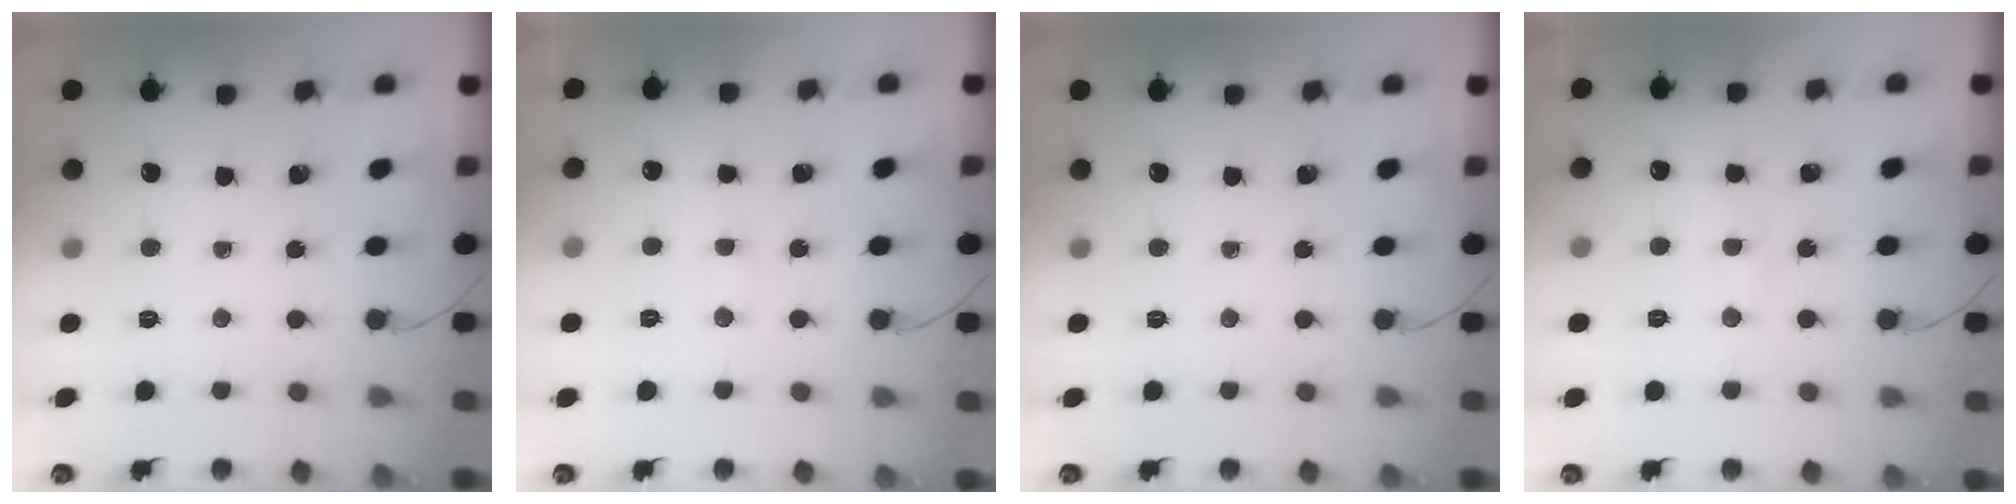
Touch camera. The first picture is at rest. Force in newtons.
{"total": 6.9, "press": 6.8, "slide": 1.2}
{"total": 0.0}
{"total": 6.8, "press": 6.7, "slide": 1.6}